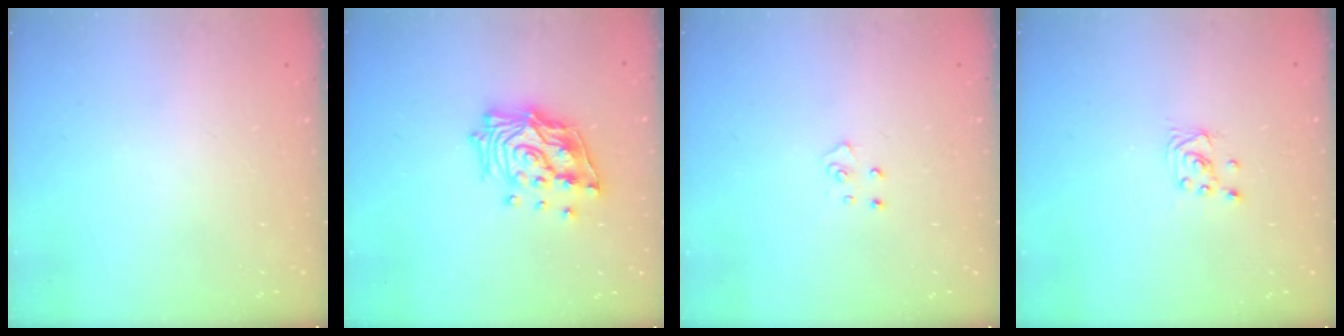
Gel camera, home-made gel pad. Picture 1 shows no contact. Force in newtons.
{"total": 17.0, "press": 16.8, "slide": 2.2}
{"total": 3.9, "press": 3.8, "slide": 0.4}
{"total": 1.6, "press": 1.6, "slide": 0.0}